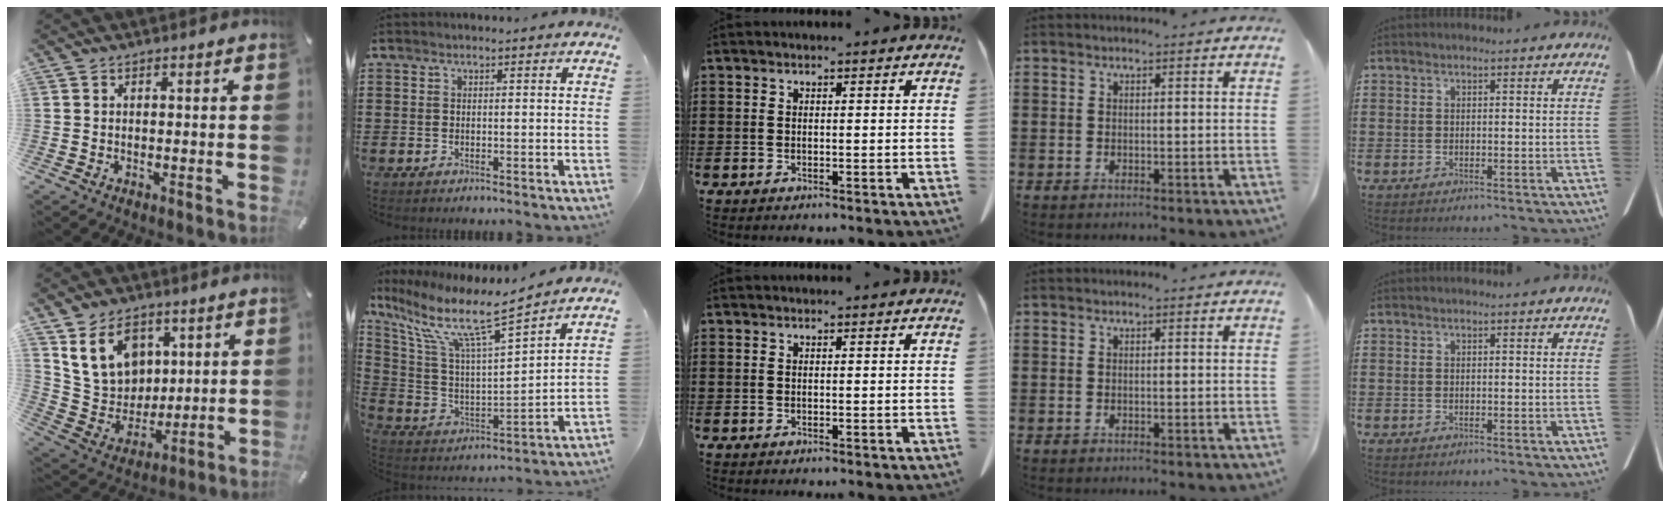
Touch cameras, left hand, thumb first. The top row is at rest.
{"thumb": {"total": 15.0, "force": [6.6, 11.8, 6.5], "torque": [-0.129, -0.017, 0.134]}, "index": {"total": 11.5, "force": [8.0, 1.5, 8.2], "torque": [-0.184, -0.043, 0.131]}}